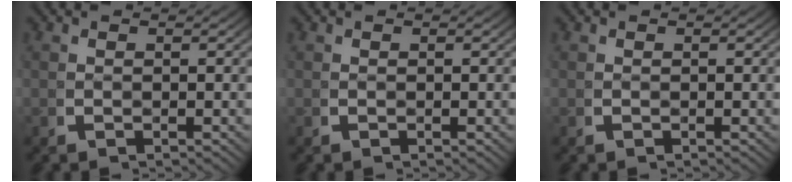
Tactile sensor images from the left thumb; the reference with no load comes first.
{"total": 0.0}
{"total": 0.0}